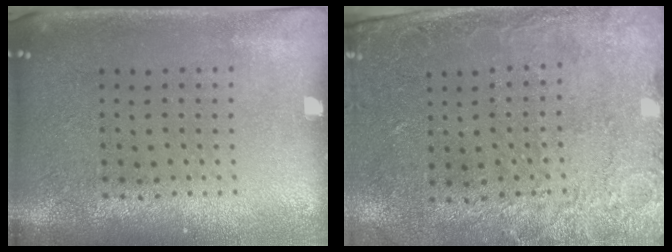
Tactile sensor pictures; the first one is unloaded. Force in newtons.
{"total": 2.7, "press": 2.0, "slide": 1.8}